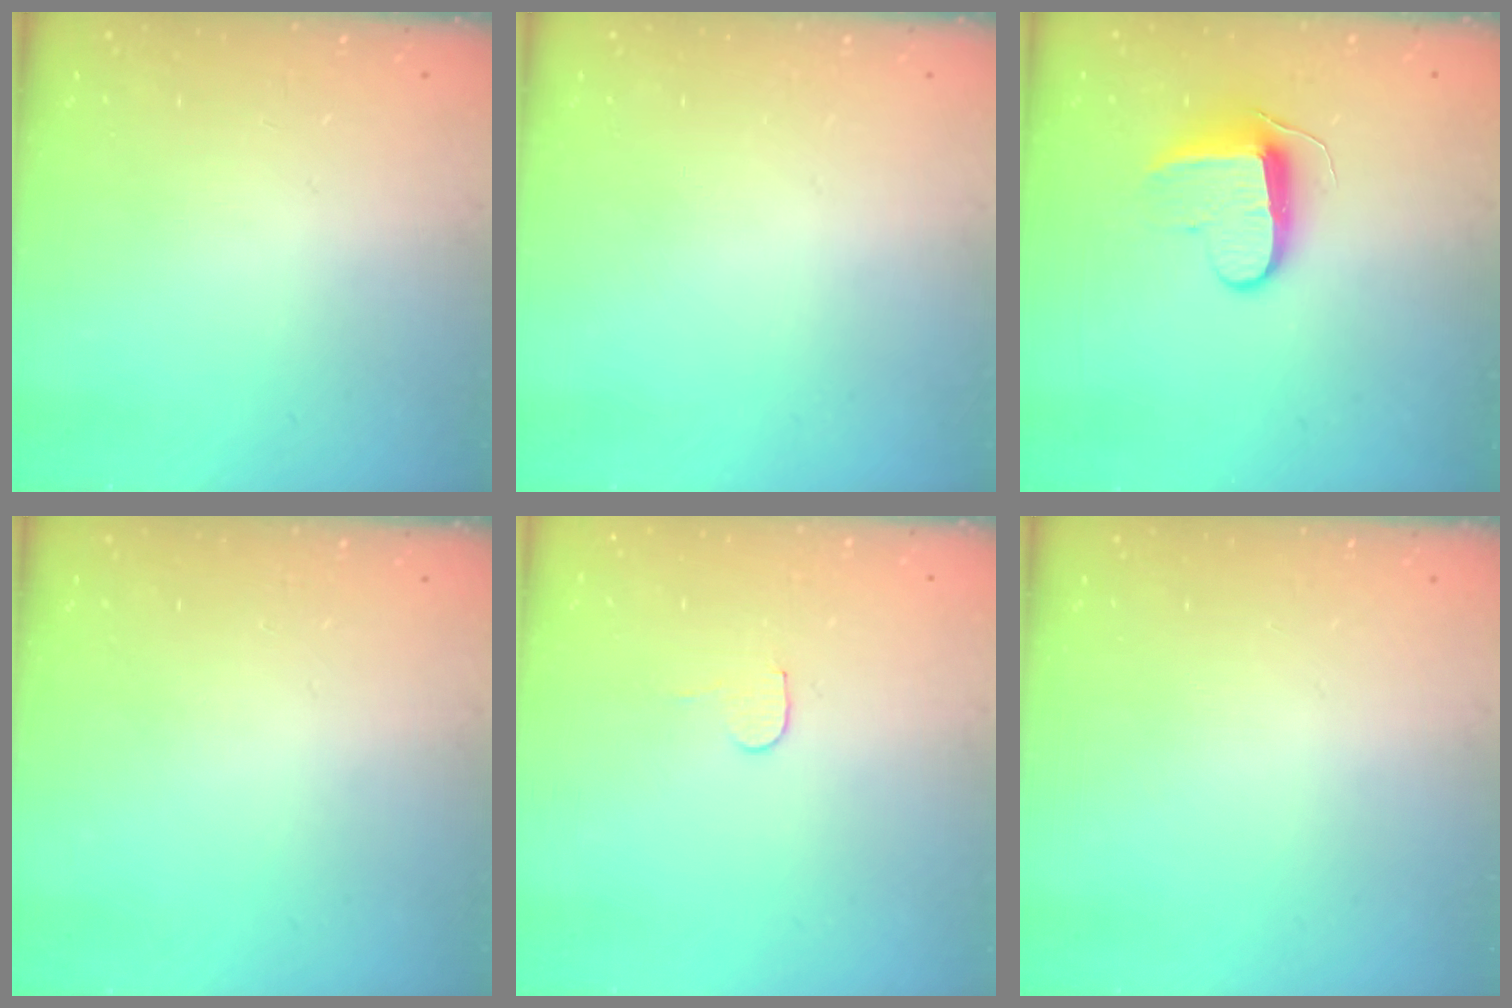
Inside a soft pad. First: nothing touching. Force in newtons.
{"total": 0.0}
{"total": 9.6, "press": 9.6, "slide": 0.4}
{"total": 0.0}
{"total": 4.5, "press": 4.5, "slide": 0.4}
{"total": 0.0}